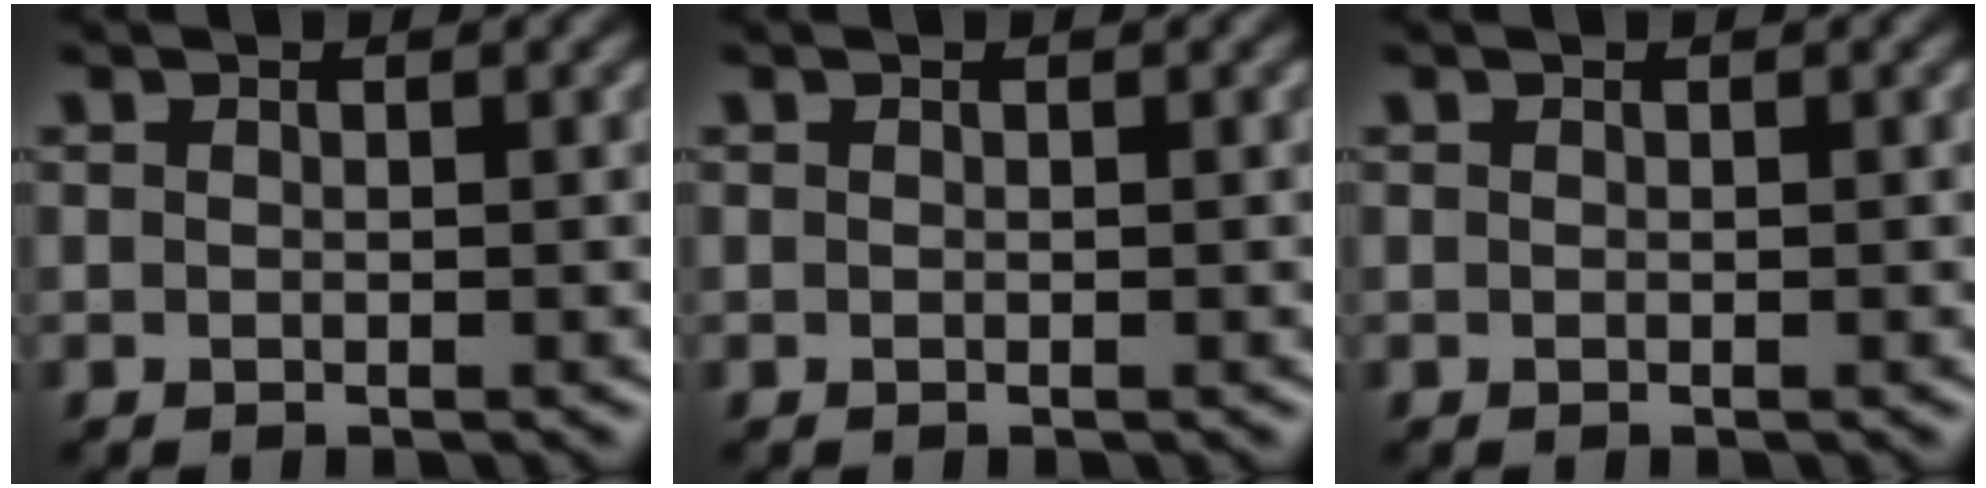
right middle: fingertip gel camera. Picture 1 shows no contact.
{"total": 0.0}
{"total": 0.0}